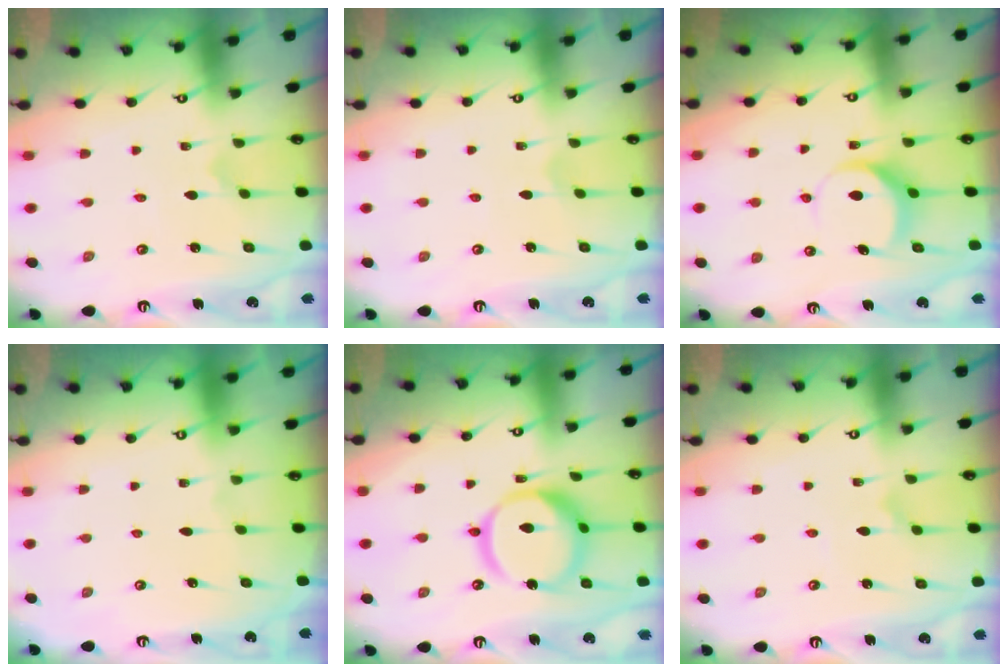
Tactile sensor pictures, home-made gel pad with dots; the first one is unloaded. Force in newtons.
{"total": 1.8, "press": 1.8, "slide": 0.1}
{"total": 7.5, "press": 7.4, "slide": 0.8}
{"total": 0.0}
{"total": 15.8, "press": 15.7, "slide": 1.8}
{"total": 1.0, "press": 1.0, "slide": 0.1}